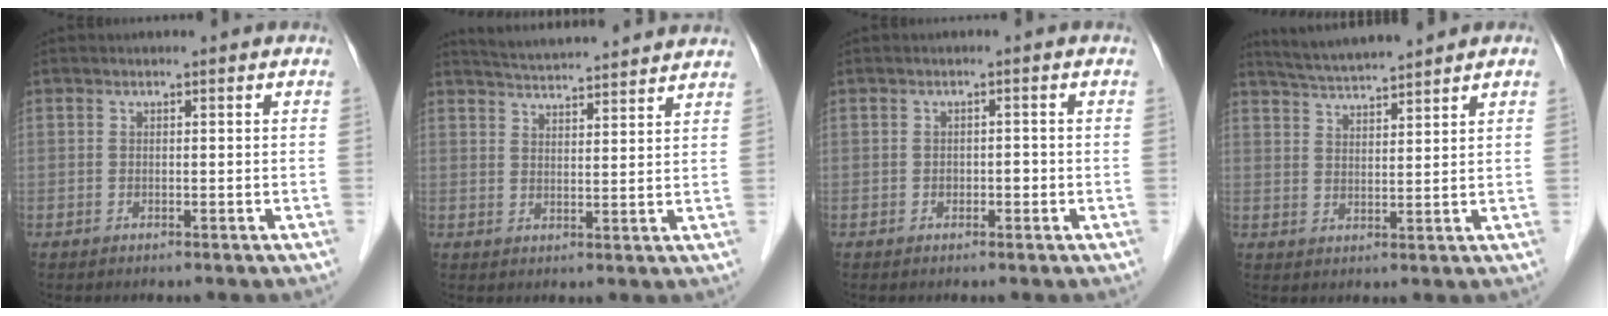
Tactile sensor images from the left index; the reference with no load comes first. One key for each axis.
{"total": 12.4, "fx": 11.7, "fy": 0.4, "fz": 4.1, "tx": -0.073, "ty": 0.025, "tz": 0.161}
{"total": 1.2, "fx": -0.4, "fy": 0.8, "fz": 0.8, "tx": -0.011, "ty": 0.003, "tz": -0.006}
{"total": 7.4, "fx": 6.9, "fy": -0.4, "fz": 2.5, "tx": -0.052, "ty": 0.023, "tz": 0.122}